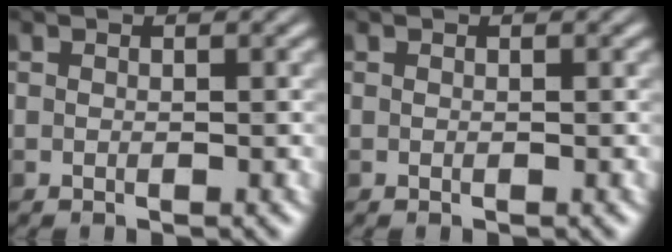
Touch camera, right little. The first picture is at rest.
{"total": 0.0}